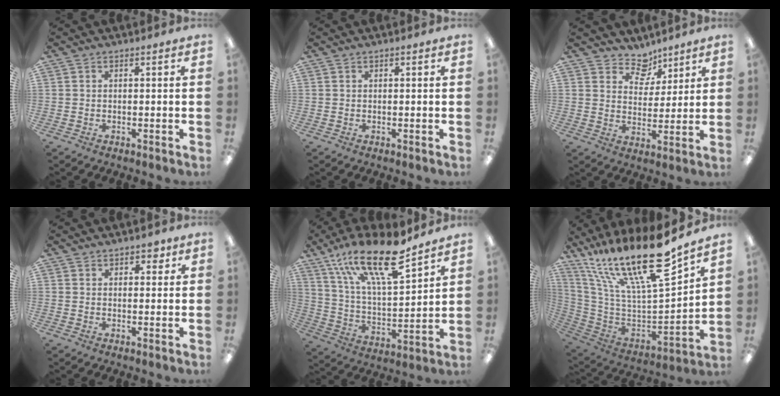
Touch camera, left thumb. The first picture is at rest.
{"total": 0.0}
{"total": 7.6, "force": [6.1, 4.4, 1.0], "torque": [-0.018, -0.041, 0.114]}
{"total": 2.7, "force": [1.9, 1.4, 1.2], "torque": [-0.001, -0.008, 0.030]}
{"total": 21.2, "force": [15.0, 6.3, 13.6], "torque": [-0.240, -0.091, 0.257]}
{"total": 25.2, "force": [17.4, 6.1, 17.2], "torque": [-0.309, -0.124, 0.294]}